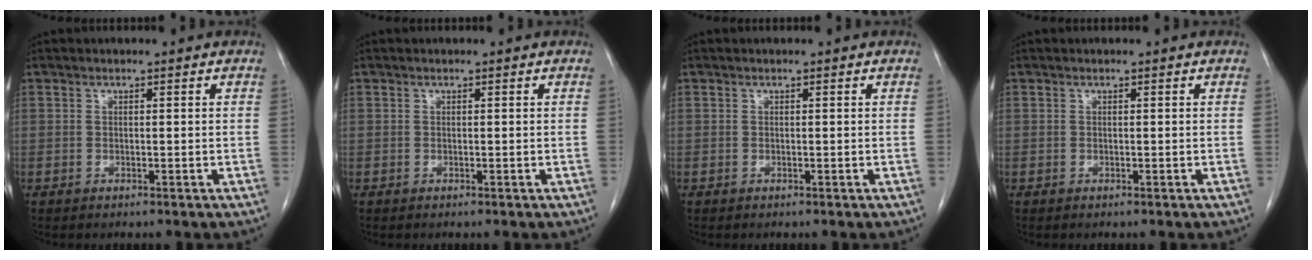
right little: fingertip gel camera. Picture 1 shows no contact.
{"total": 0.0}
{"total": 0.0}
{"total": 0.0}